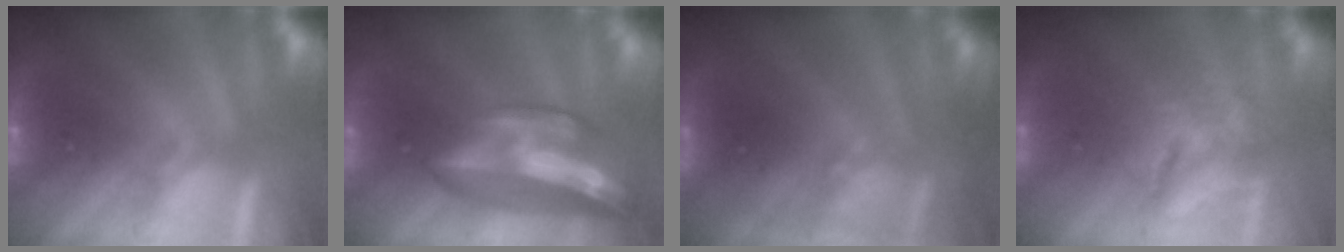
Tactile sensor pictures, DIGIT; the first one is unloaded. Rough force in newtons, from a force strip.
{"total": 7.9}
{"total": 3.0}
{"total": 3.6}